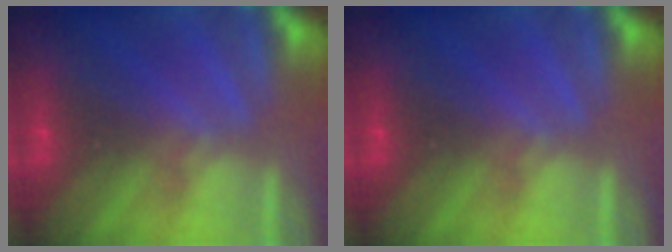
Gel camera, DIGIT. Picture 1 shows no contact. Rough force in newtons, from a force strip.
{"total": 0.0}